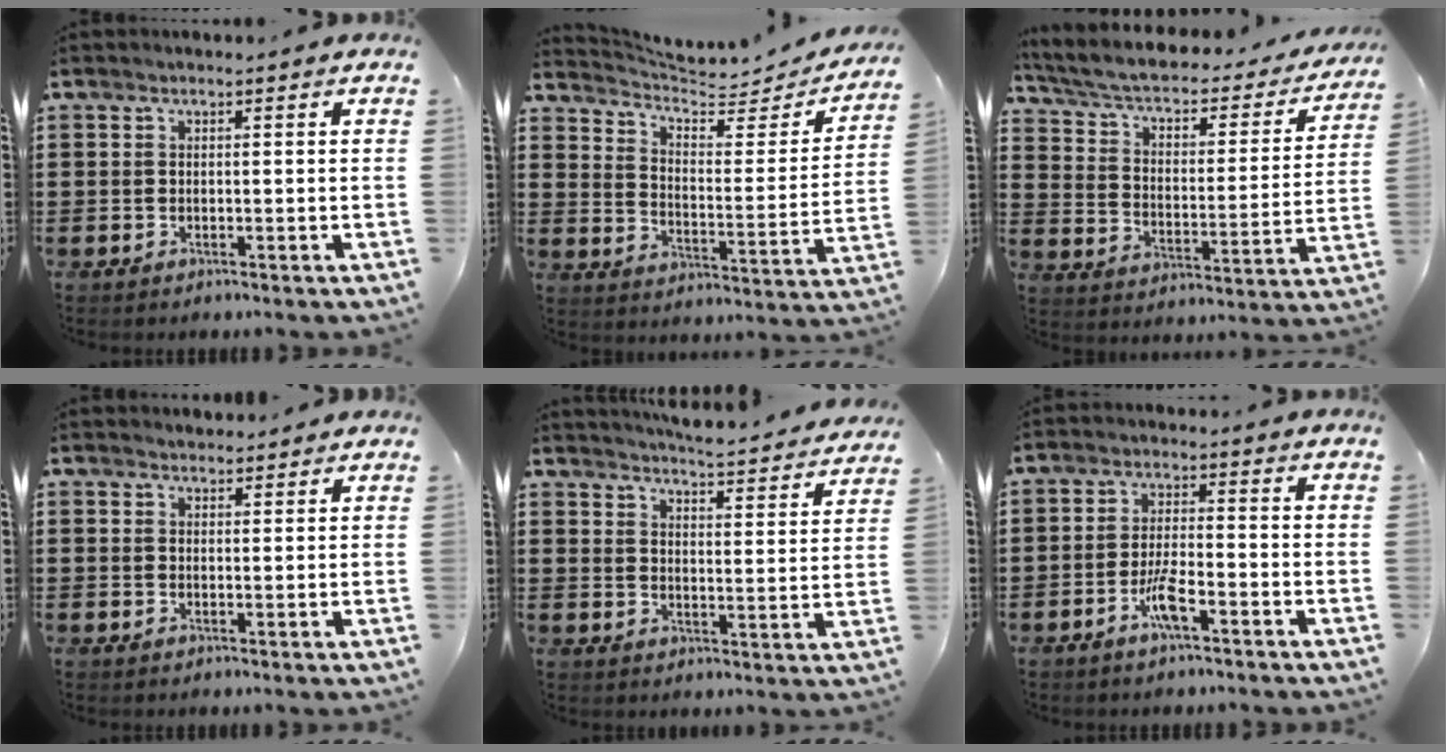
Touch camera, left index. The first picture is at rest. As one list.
[{"total": 5.4, "force": [4.9, 0.8, 2.2], "torque": [-0.067, -0.038, 0.079]}, {"total": 4.0, "force": [2.6, 1.7, 2.5], "torque": [-0.063, -0.024, 0.038]}, {"total": 1.7, "force": [1.7, 0.4, -0.1], "torque": [-0.002, 0.004, 0.033]}, {"total": 4.4, "force": [4.3, -0.7, 0.6], "torque": [-0.024, -0.042, 0.067]}, {"total": 5.1, "force": [-2.5, 1.1, 4.4], "torque": [-0.091, 0.000, -0.049]}]